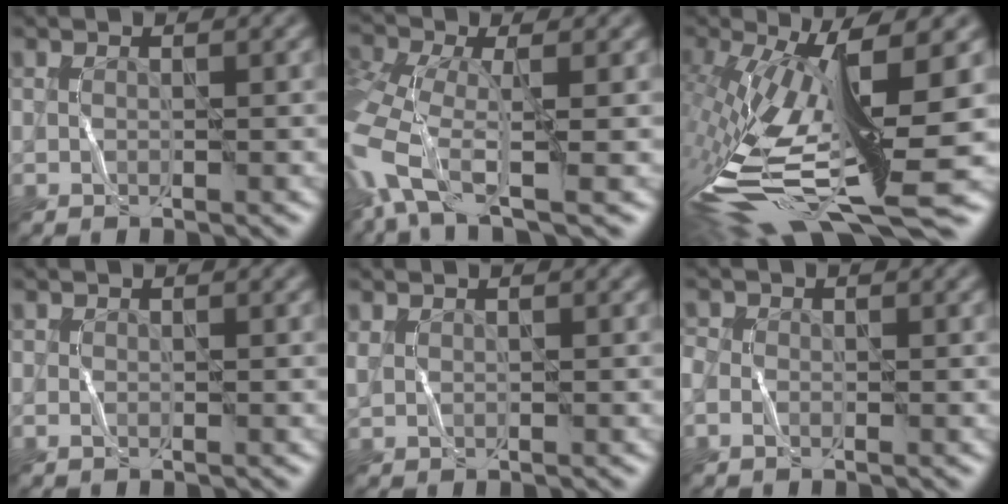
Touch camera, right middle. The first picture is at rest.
{"total": 8.3, "force": [-4.0, 3.8, 6.2], "torque": [-0.150, -0.005, -0.084]}
{"total": 13.9, "force": [-2.9, 4.3, 12.9], "torque": [-0.263, -0.009, -0.036]}
{"total": 0.0}
{"total": 0.6, "force": [0.5, 0.1, -0.2], "torque": [0.002, -0.001, 0.012]}
{"total": 0.9, "force": [-0.2, 0.8, 0.2], "torque": [-0.004, 0.005, -0.009]}